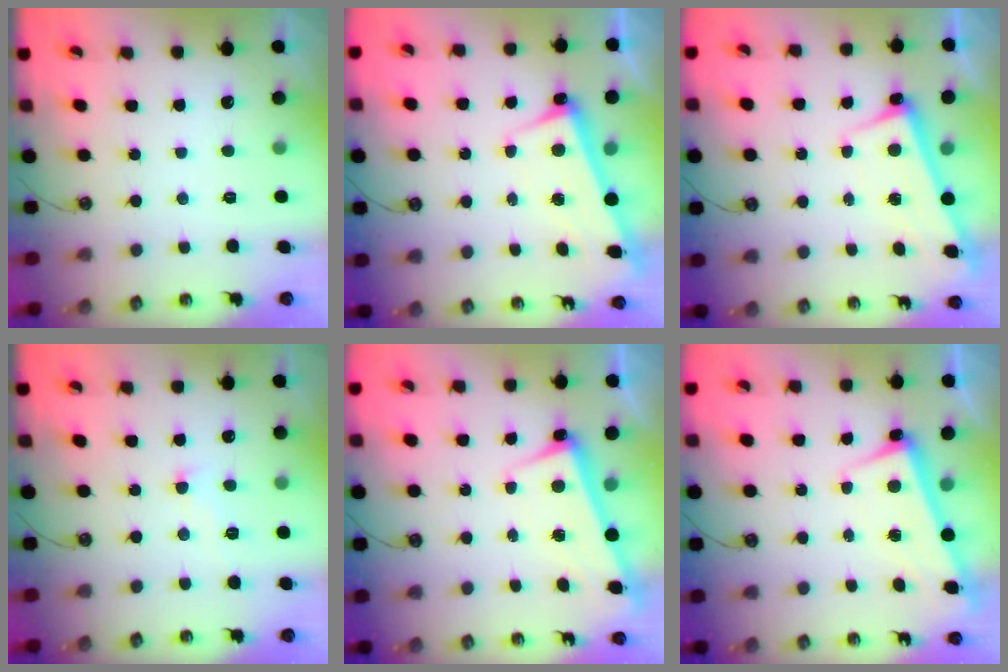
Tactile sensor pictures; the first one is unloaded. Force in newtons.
{"total": 3.3, "press": 3.2, "slide": 0.9}
{"total": 2.8, "press": 2.7, "slide": 0.4}
{"total": 0.9, "press": 0.9, "slide": 0.2}
{"total": 2.7, "press": 2.5, "slide": 1.0}
{"total": 2.7, "press": 2.5, "slide": 1.0}